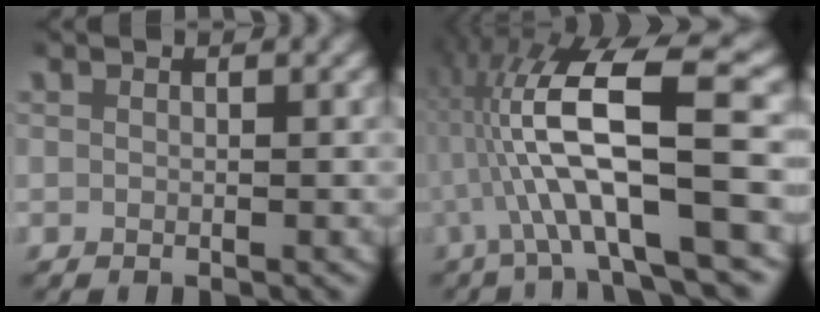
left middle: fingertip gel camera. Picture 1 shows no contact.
{"total": 9.6, "force": [0.6, 2.7, 9.2], "torque": [-0.167, 0.009, 0.007]}